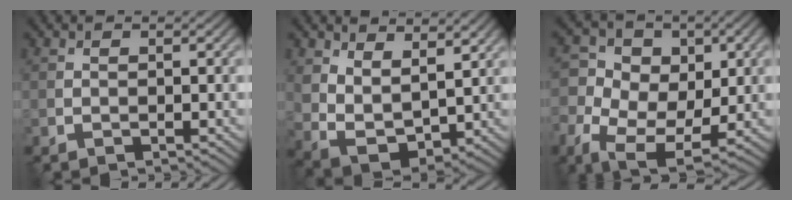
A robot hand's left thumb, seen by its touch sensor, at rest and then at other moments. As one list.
[{"total": 8.4, "force": [4.6, 4.7, 5.2], "torque": [-0.131, -0.012, 0.092]}, {"total": 10.0, "force": [-1.5, 7.5, 6.5], "torque": [-0.139, -0.015, -0.034]}]